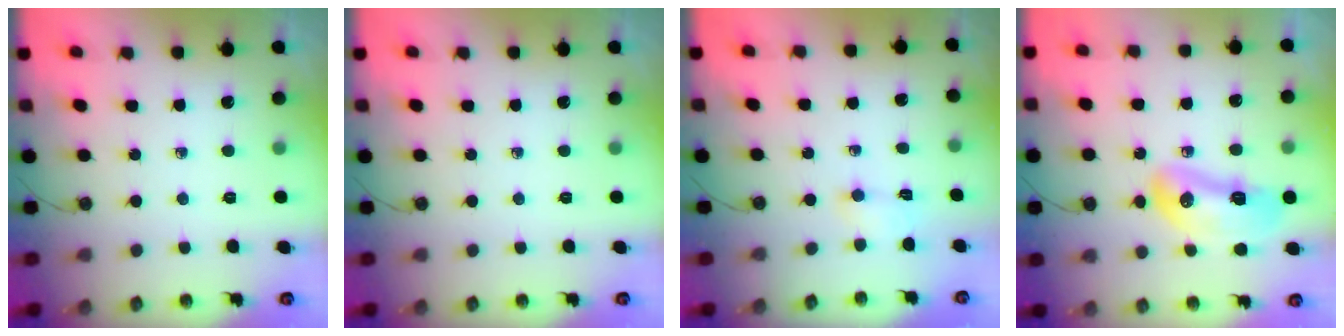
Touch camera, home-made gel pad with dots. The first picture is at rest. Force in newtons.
{"total": 0.0}
{"total": 2.4, "press": 2.3, "slide": 0.7}
{"total": 12.6, "press": 12.6, "slide": 1.3}